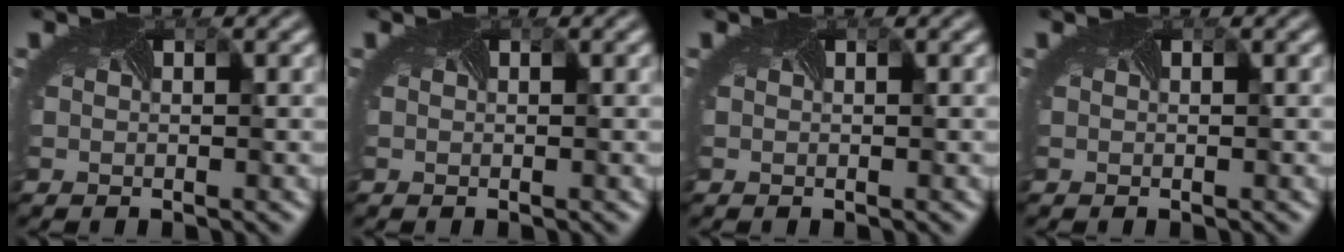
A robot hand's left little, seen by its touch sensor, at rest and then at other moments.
{"total": 0.0}
{"total": 0.0}
{"total": 0.0}